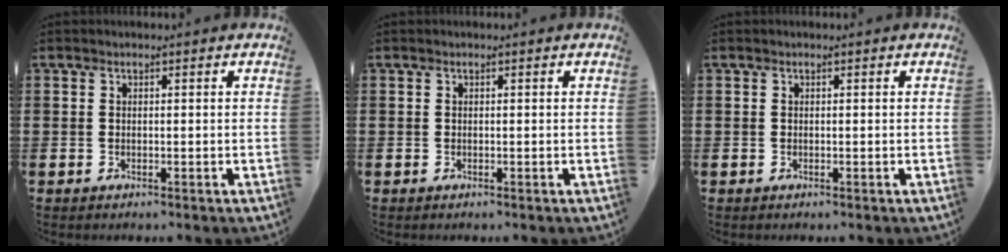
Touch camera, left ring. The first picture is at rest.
{"total": 0.0}
{"total": 0.0}